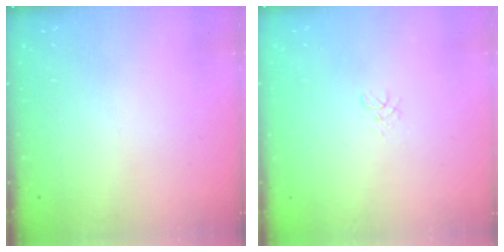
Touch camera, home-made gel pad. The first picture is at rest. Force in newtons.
{"total": 1.1, "press": 1.1, "slide": 0.1}